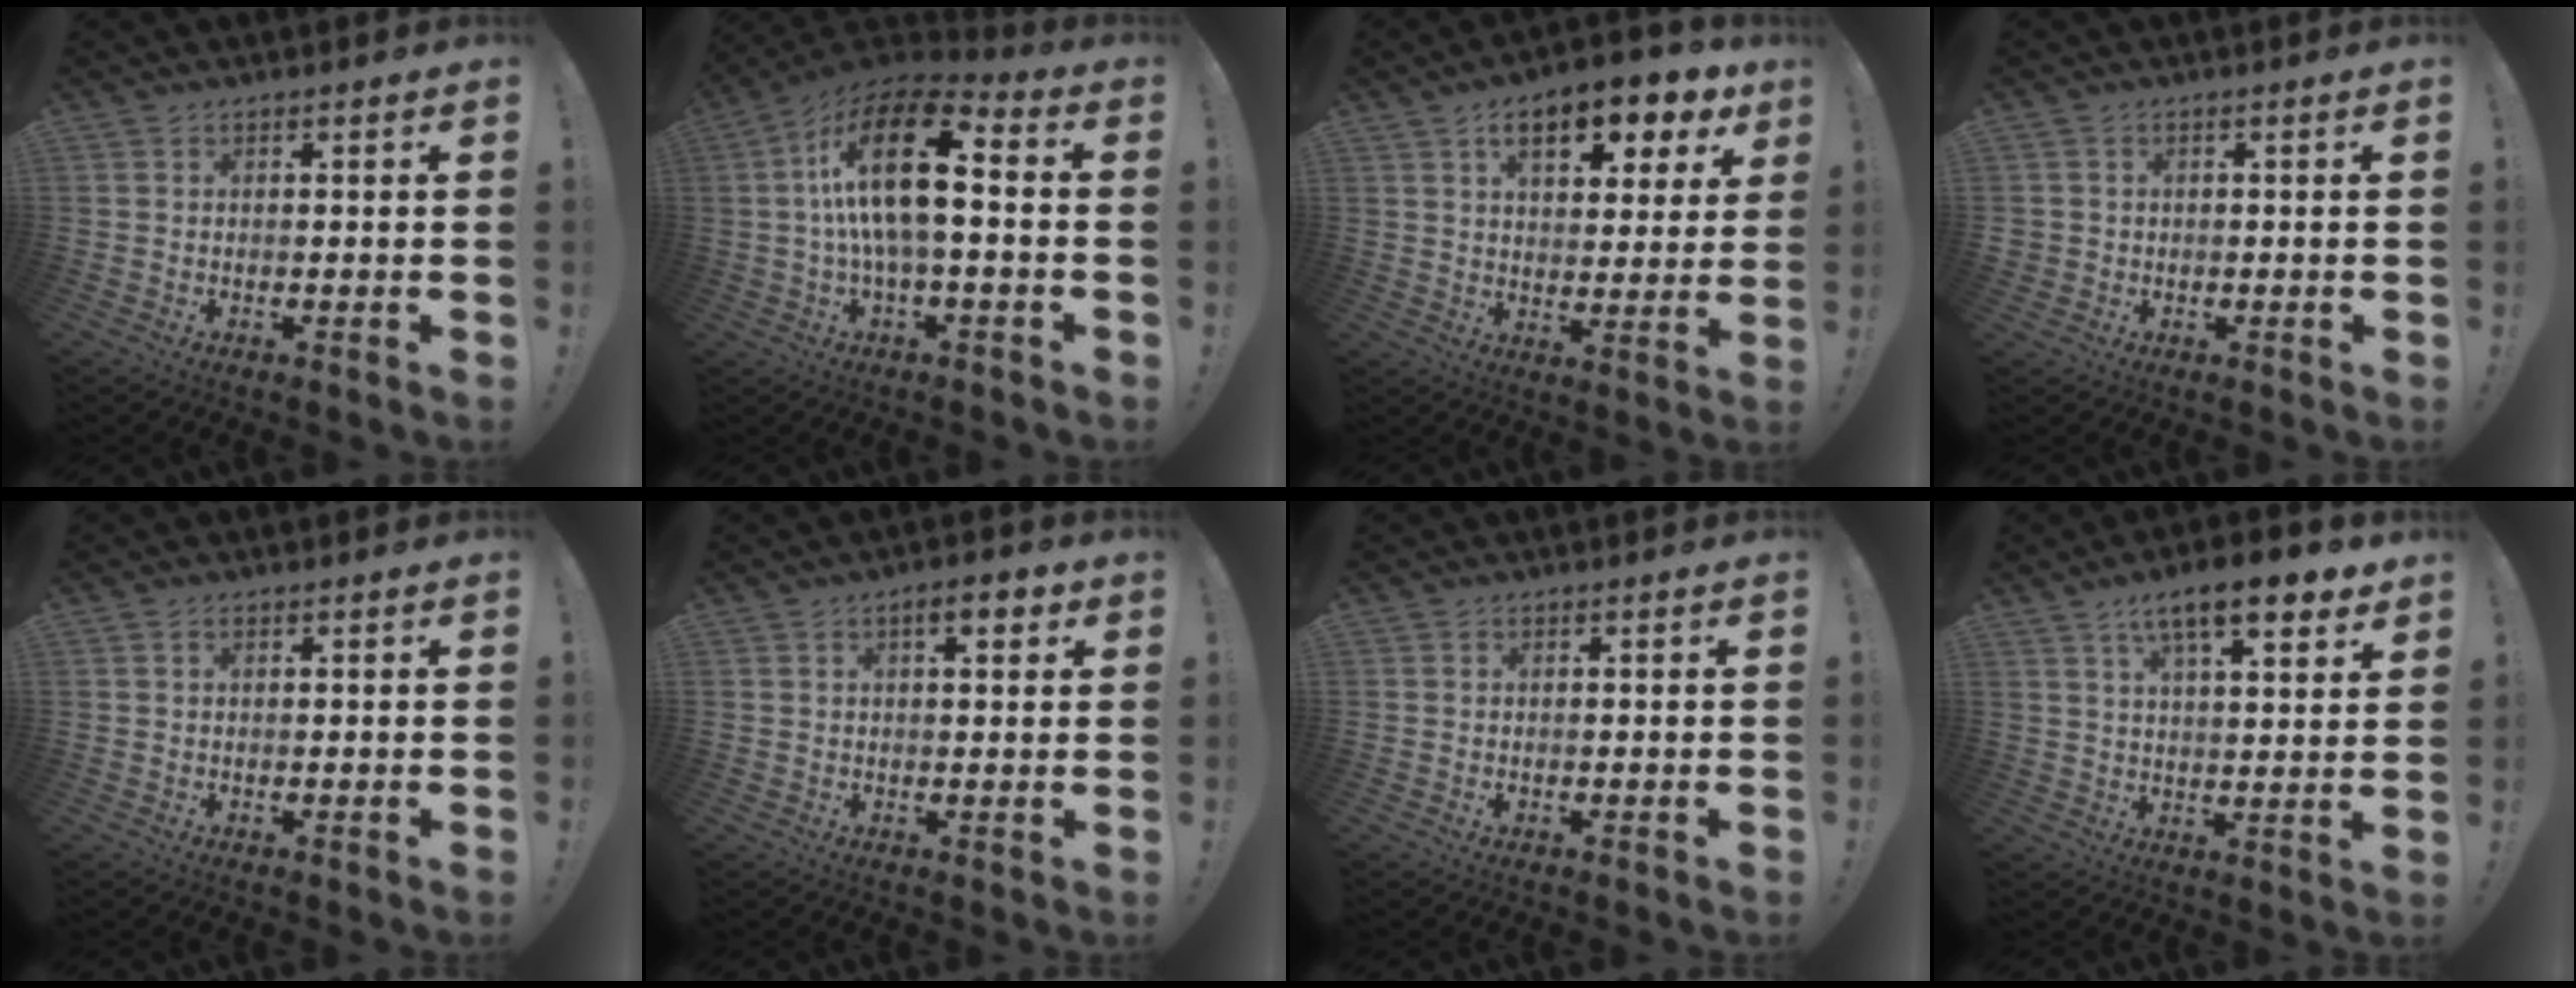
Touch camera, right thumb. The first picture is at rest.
{"total": 19.6, "force": [2.2, 7.3, 18.0], "torque": [-0.340, -0.002, 0.031]}
{"total": 13.1, "force": [6.8, 6.1, 9.3], "torque": [-0.129, -0.034, 0.109]}
{"total": 1.8, "force": [0.4, 1.7, 0.5], "torque": [-0.001, -0.002, 0.007]}
{"total": 0.6, "force": [0.3, 0.5, 0.3], "torque": [-0.010, 0.003, 0.006]}
{"total": 6.2, "force": [2.7, 2.4, 5.1], "torque": [-0.065, -0.004, 0.038]}
{"total": 0.0}
{"total": 12.9, "force": [7.8, 3.6, 9.6], "torque": [-0.152, -0.035, 0.126]}